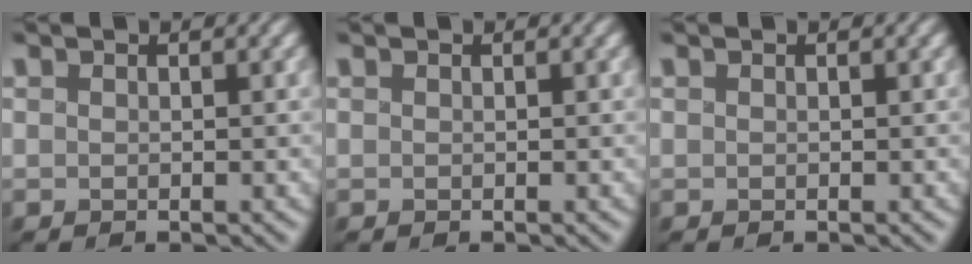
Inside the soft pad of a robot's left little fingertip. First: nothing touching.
{"total": 0.0}
{"total": 0.0}